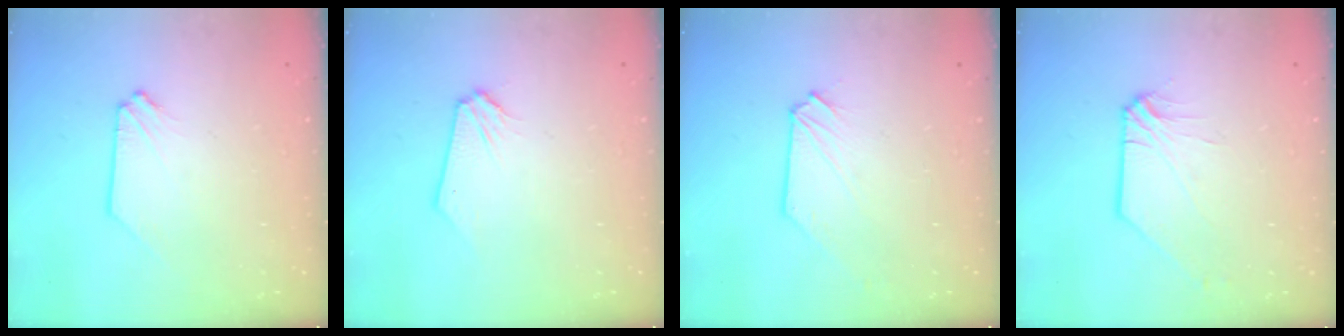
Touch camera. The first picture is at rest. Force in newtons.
{"total": 0.0}
{"total": 0.0}
{"total": 1.0, "press": 0.9, "slide": 0.2}